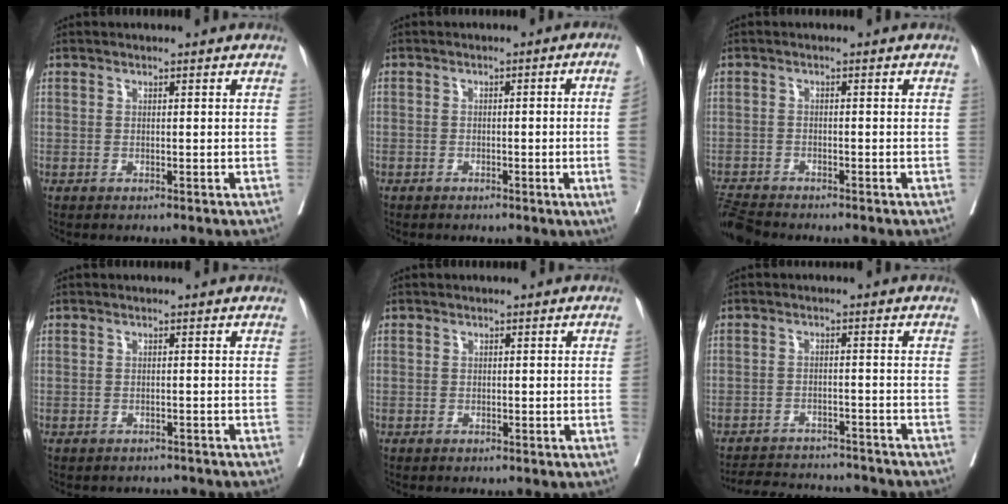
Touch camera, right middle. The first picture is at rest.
{"total": 5.3, "force": [-1.1, -1.0, 5.1], "torque": [-0.056, -0.001, -0.017]}
{"total": 4.7, "force": [-4.6, 0.1, 0.7], "torque": [-0.014, -0.020, -0.088]}
{"total": 3.1, "force": [-2.7, 1.3, -0.4], "torque": [0.007, 0.001, -0.040]}
{"total": 0.6, "force": [-0.2, 0.0, 0.6], "torque": [-0.010, 0.004, 0.000]}
{"total": 11.2, "force": [-10.8, 2.2, 2.1], "torque": [-0.037, 0.009, -0.150]}